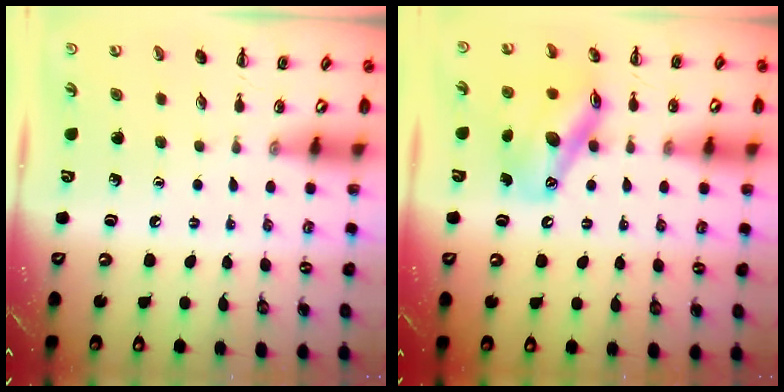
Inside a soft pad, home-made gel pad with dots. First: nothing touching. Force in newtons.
{"total": 12.4, "press": 11.8, "slide": 3.6}